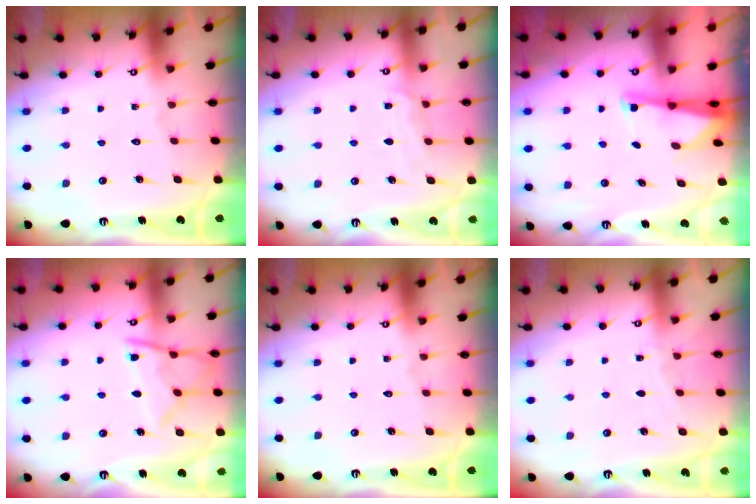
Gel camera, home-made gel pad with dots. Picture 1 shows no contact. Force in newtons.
{"total": 5.2, "press": 5.2, "slide": 0.5}
{"total": 2.9, "press": 2.8, "slide": 0.5}
{"total": 10.7, "press": 10.7, "slide": 1.0}
{"total": 0.0}
{"total": 2.7, "press": 2.6, "slide": 0.3}